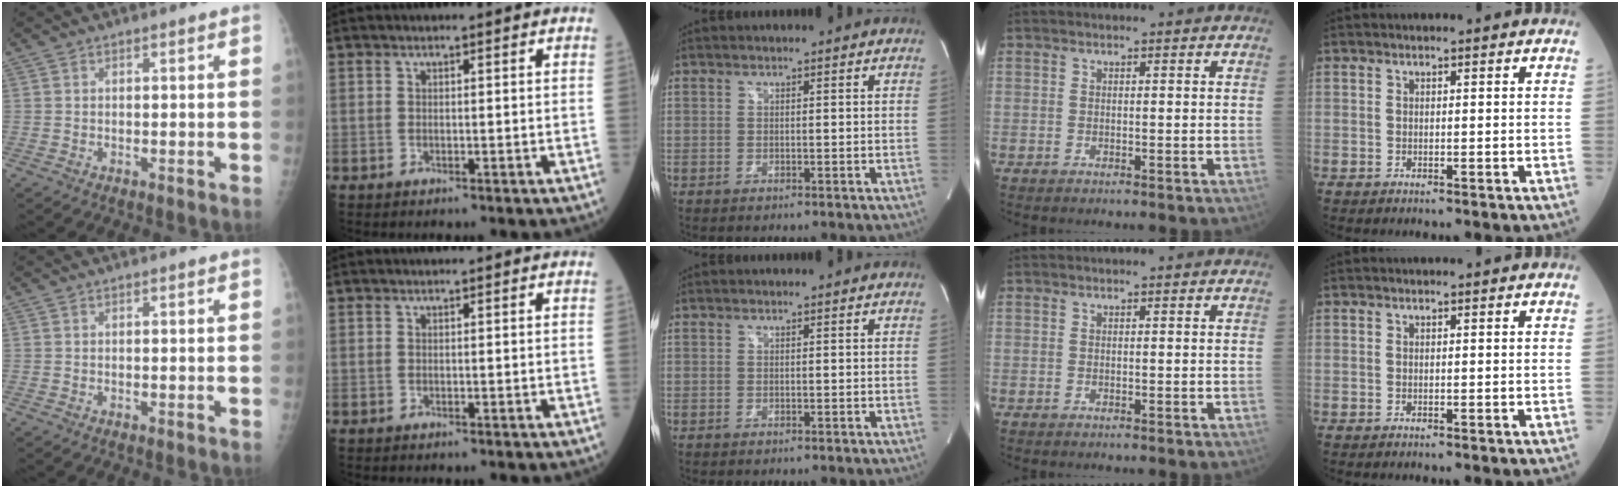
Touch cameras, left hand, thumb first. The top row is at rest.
{}